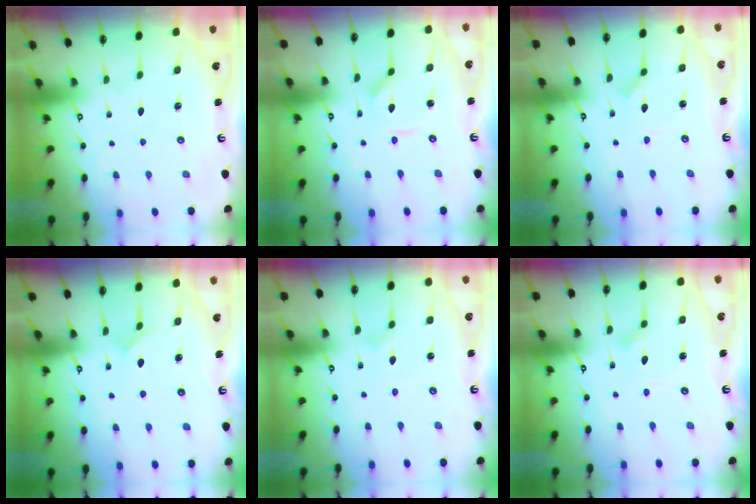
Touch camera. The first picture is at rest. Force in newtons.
{"total": 1.8, "press": 1.8, "slide": 0.3}
{"total": 0.0}
{"total": 4.6, "press": 4.5, "slide": 0.5}
{"total": 0.0}
{"total": 2.7, "press": 2.7, "slide": 0.2}